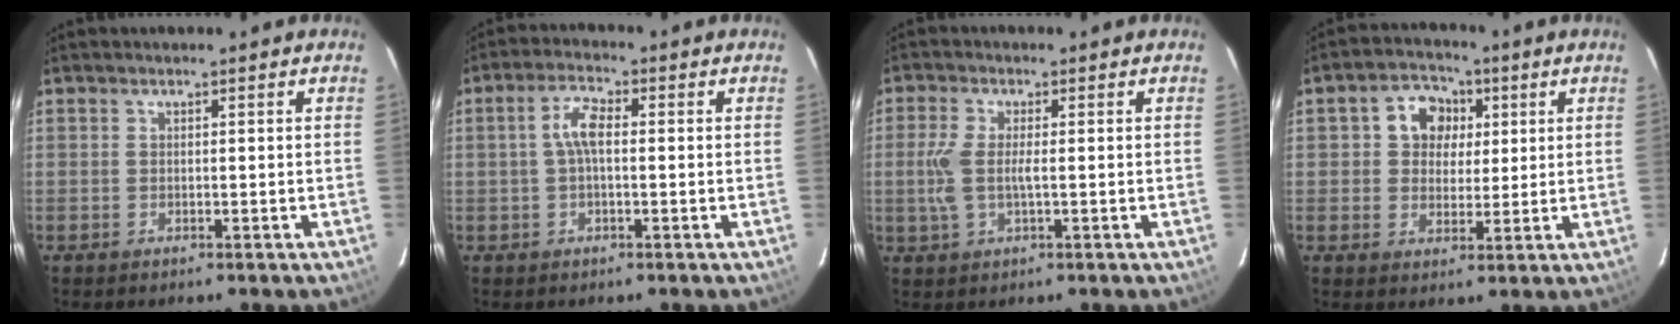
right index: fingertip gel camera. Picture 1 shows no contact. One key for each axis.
{"total": 4.4, "fx": 0.1, "fy": 1.7, "fz": 4.0, "tx": -0.084, "ty": 0.012, "tz": 0.000}
{"total": 5.5, "fx": -0.4, "fy": 1.9, "fz": 5.1, "tx": -0.115, "ty": -0.001, "tz": -0.008}
{"total": 7.4, "fx": 1.8, "fy": 6.4, "fz": 3.3, "tx": -0.060, "ty": 0.024, "tz": 0.031}